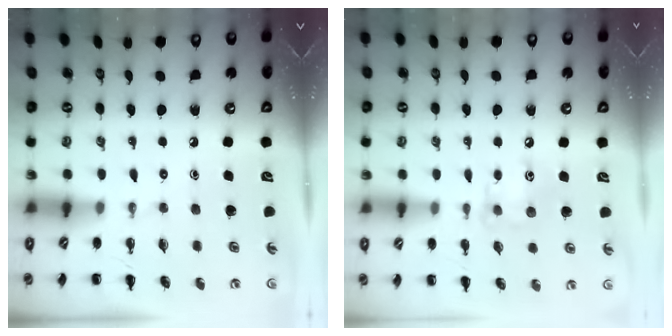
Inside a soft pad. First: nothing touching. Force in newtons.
{"total": 7.9, "press": 7.8, "slide": 0.9}